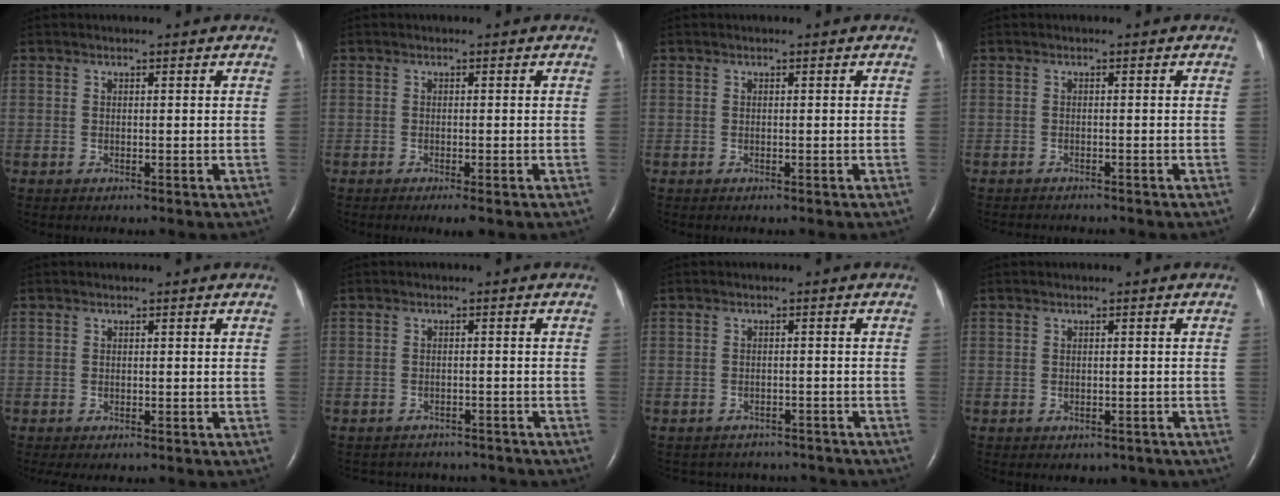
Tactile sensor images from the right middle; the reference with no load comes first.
{"total": 2.0, "force": [-1.3, 0.2, 1.6], "torque": [-0.022, -0.007, -0.019]}
{"total": 0.0}
{"total": 3.9, "force": [-3.7, 0.7, 1.2], "torque": [-0.013, -0.007, -0.048]}
{"total": 0.8, "force": [-0.6, 0.1, 0.5], "torque": [-0.007, -0.004, -0.008]}
{"total": 8.2, "force": [-7.6, 2.7, 1.1], "torque": [-0.021, 0.006, -0.088]}
{"total": 7.7, "force": [-7.1, 2.8, 0.6], "torque": [-0.011, 0.011, -0.077]}
{"total": 3.0, "force": [-2.3, 1.7, 0.9], "torque": [-0.006, 0.006, -0.021]}